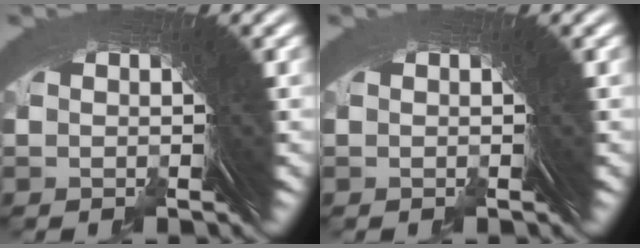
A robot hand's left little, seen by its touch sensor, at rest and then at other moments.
{"total": 0.0}